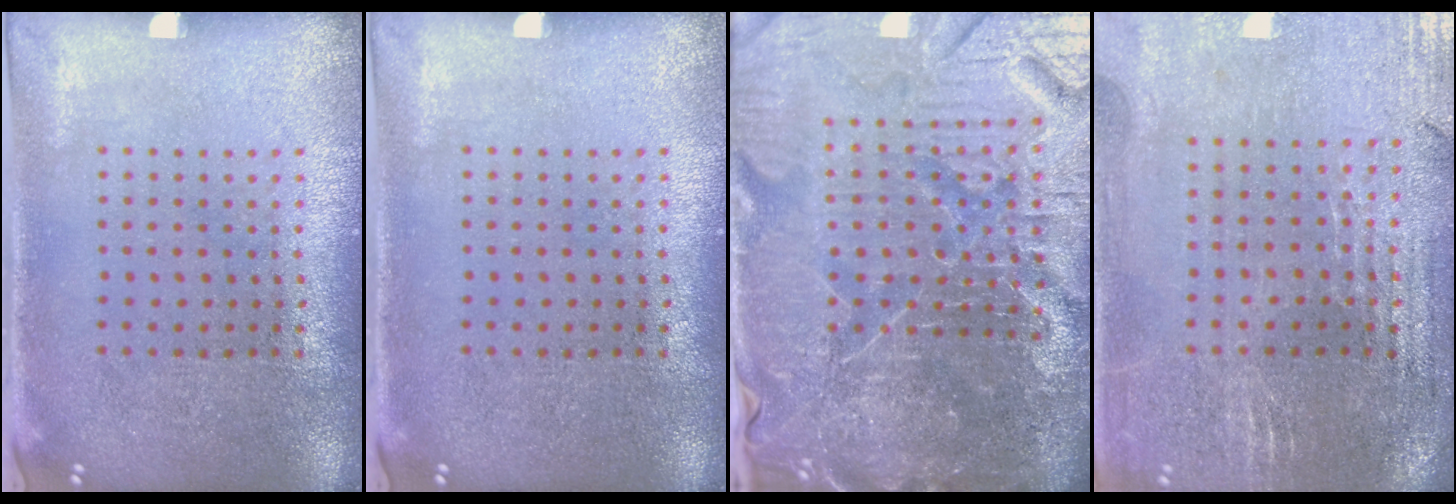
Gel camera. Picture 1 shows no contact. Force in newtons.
{"total": 0.0}
{"total": 6.9, "press": 6.2, "slide": 3.0}
{"total": 1.8, "press": 1.7, "slide": 0.4}